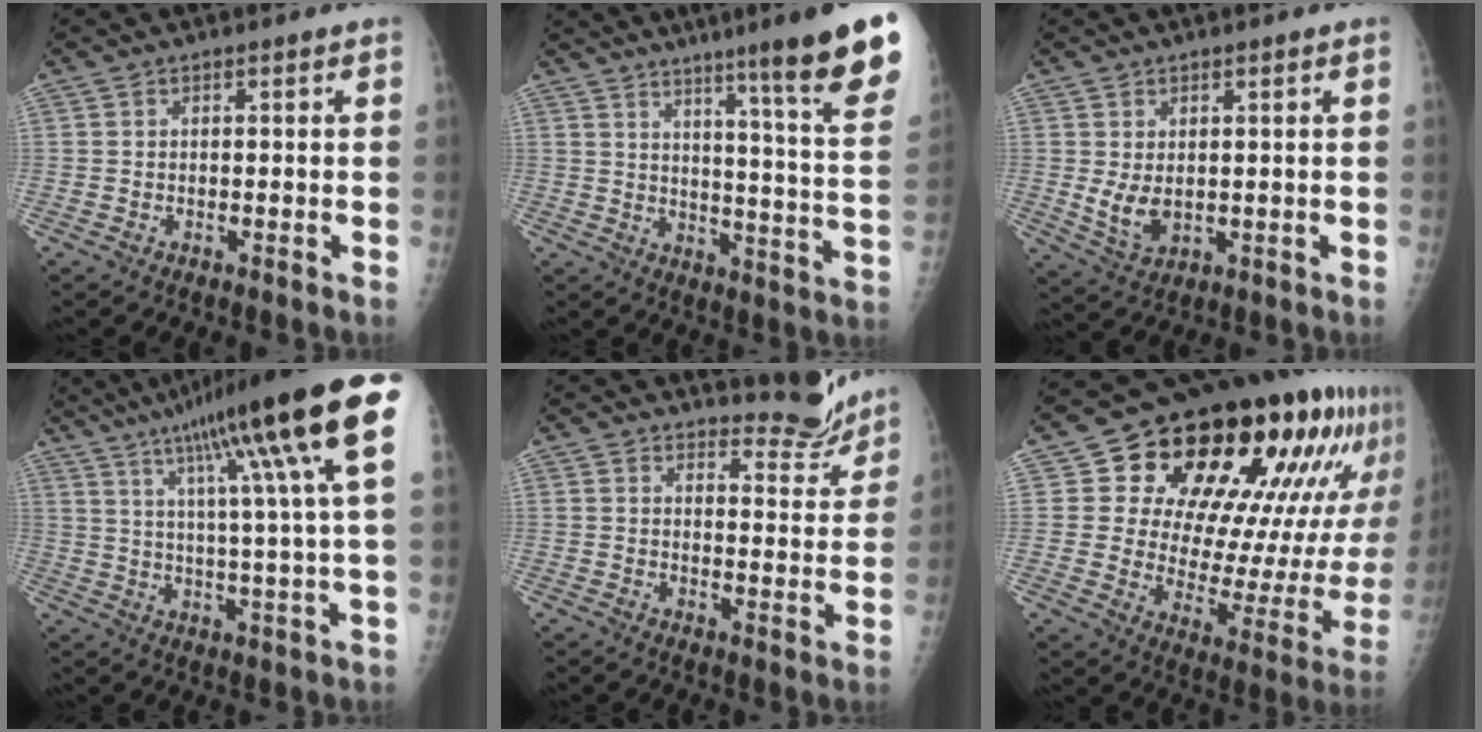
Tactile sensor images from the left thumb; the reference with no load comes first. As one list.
[{"total": 21.6, "force": [14.5, 0.5, 15.9], "torque": [-0.195, -0.086, 0.189]}, {"total": 5.2, "force": [0.2, 3.3, 4.0], "torque": [-0.070, -0.010, 0.016]}, {"total": 23.8, "force": [11.7, 1.6, 20.7], "torque": [-0.315, -0.007, 0.162]}, {"total": 6.2, "force": [6.0, 1.4, 0.0], "torque": [0.019, -0.065, 0.079]}, {"total": 29.9, "force": [15.6, 14.6, 20.8], "torque": [-0.269, -0.024, 0.230]}]